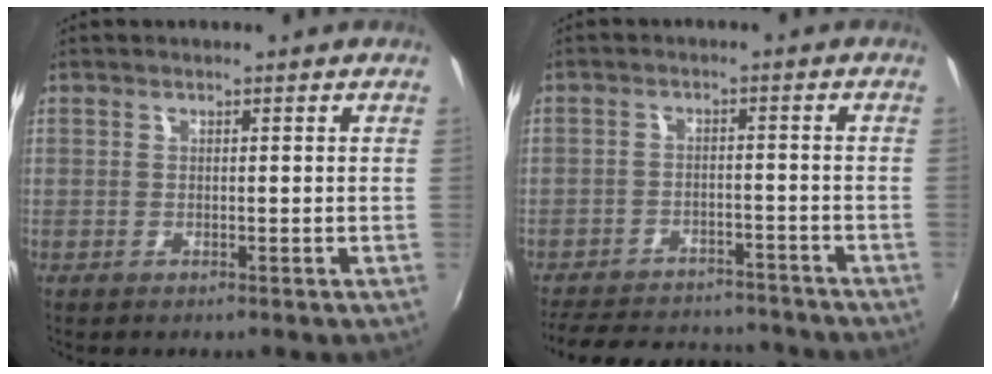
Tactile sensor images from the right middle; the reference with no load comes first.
{"total": 17.5, "force": [-14.9, 6.8, 6.0], "torque": [-0.146, 0.025, -0.199]}